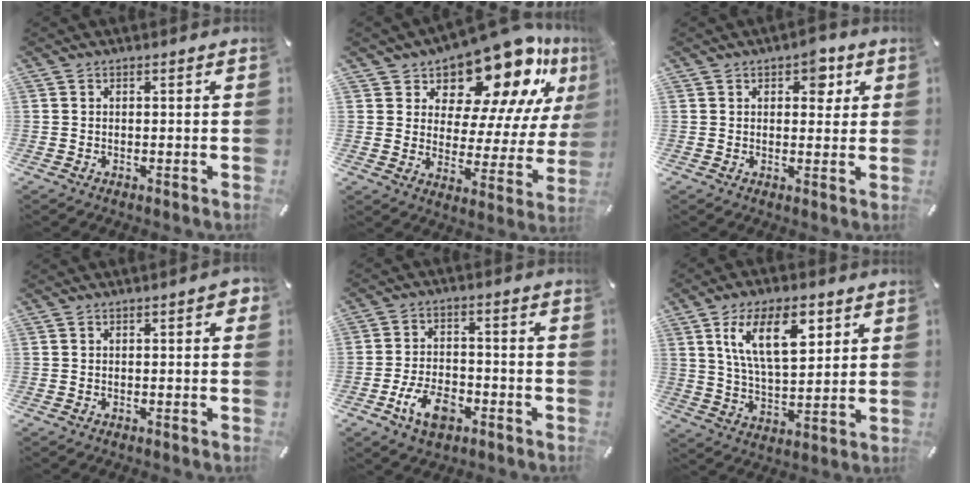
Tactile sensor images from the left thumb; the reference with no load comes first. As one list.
[{"total": 16.7, "force": [13.7, 6.9, 6.8], "torque": [-0.105, -0.126, 0.229]}, {"total": 5.1, "force": [2.3, 3.2, 3.2], "torque": [-0.023, -0.007, 0.029]}, {"total": 1.7, "force": [0.3, 0.7, 1.6], "torque": [-0.023, 0.002, 0.001]}, {"total": 9.0, "force": [-4.2, 5.2, 6.0], "torque": [-0.123, 0.017, -0.075]}, {"total": 15.0, "force": [7.0, 7.2, 11.1], "torque": [-0.209, -0.011, 0.120]}]